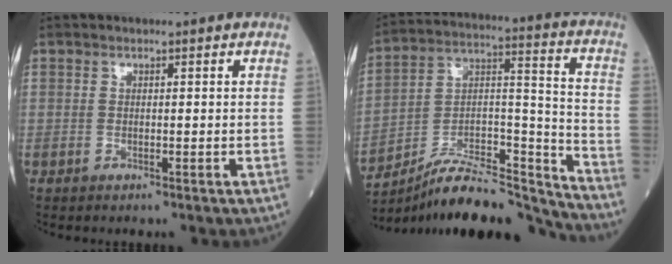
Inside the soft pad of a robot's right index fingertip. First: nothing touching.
{"total": 20.0, "force": [-18.5, 2.6, 7.2], "torque": [-0.112, 0.039, -0.305]}